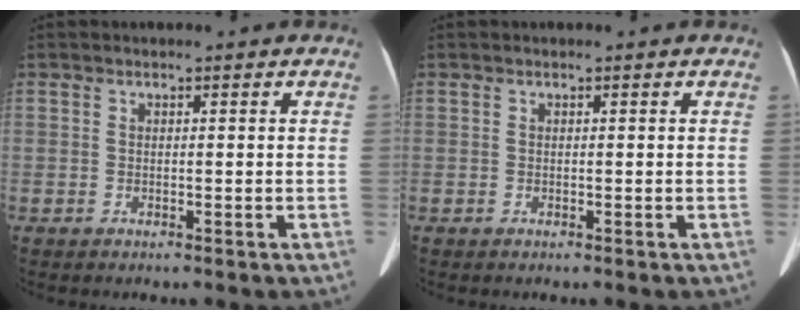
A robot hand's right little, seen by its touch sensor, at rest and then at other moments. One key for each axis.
{"total": 0.0}